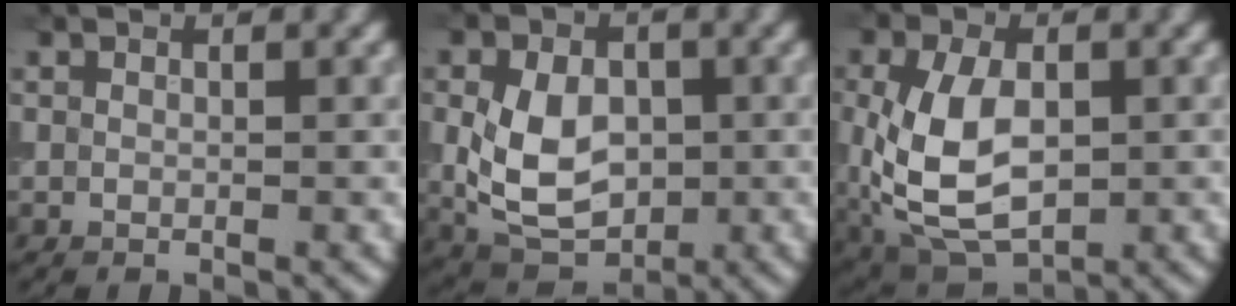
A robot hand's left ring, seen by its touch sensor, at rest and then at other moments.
{"total": 7.0, "force": [-0.1, 4.9, 5.0], "torque": [-0.103, -0.005, -0.002]}
{"total": 8.9, "force": [-0.6, 5.5, 7.0], "torque": [-0.153, -0.008, -0.009]}